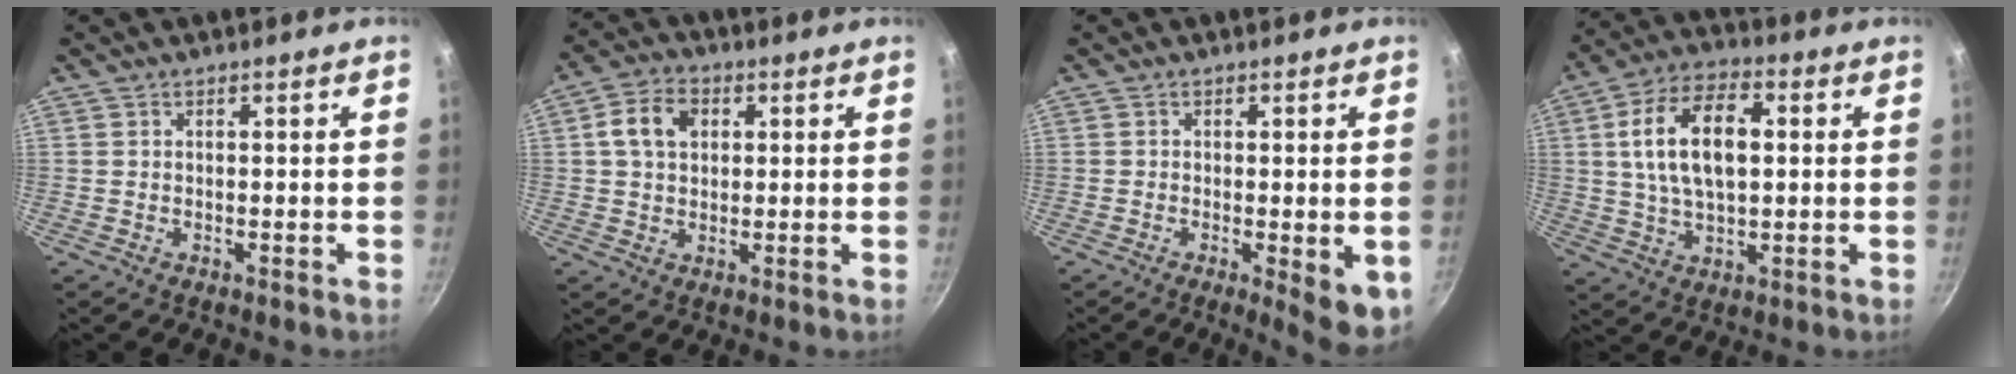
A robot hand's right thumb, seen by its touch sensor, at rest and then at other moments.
{"total": 7.5, "force": [1.7, 5.5, 4.8], "torque": [-0.077, 0.009, 0.025]}
{"total": 6.9, "force": [-2.4, 1.8, 6.2], "torque": [-0.078, -0.015, -0.034]}
{"total": 14.7, "force": [2.4, 7.9, 12.2], "torque": [-0.214, 0.014, 0.041]}